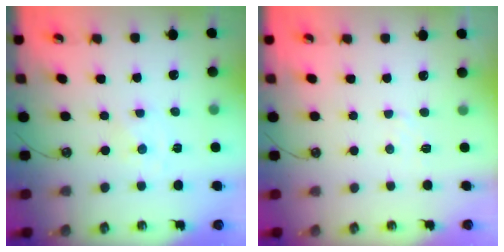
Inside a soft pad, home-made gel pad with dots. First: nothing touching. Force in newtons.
{"total": 4.5, "press": 4.5, "slide": 0.7}